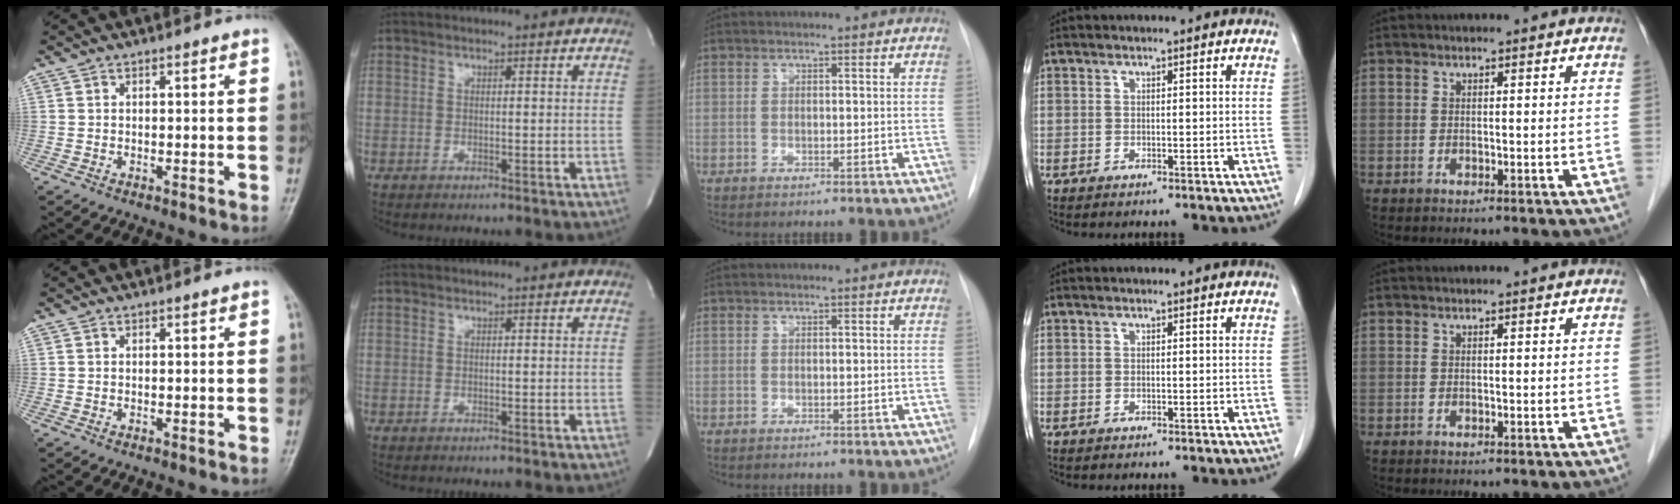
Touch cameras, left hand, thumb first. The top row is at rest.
{}